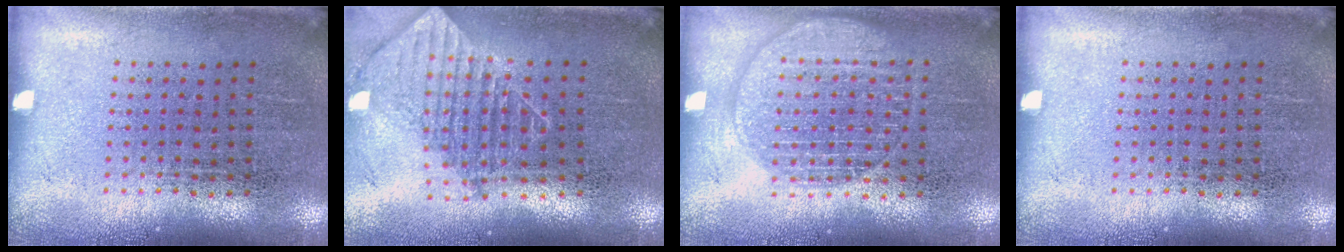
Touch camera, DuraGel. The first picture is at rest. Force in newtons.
{"total": 1.9, "press": 1.4, "slide": 1.2}
{"total": 1.6, "press": 1.6, "slide": 0.1}
{"total": 0.0}